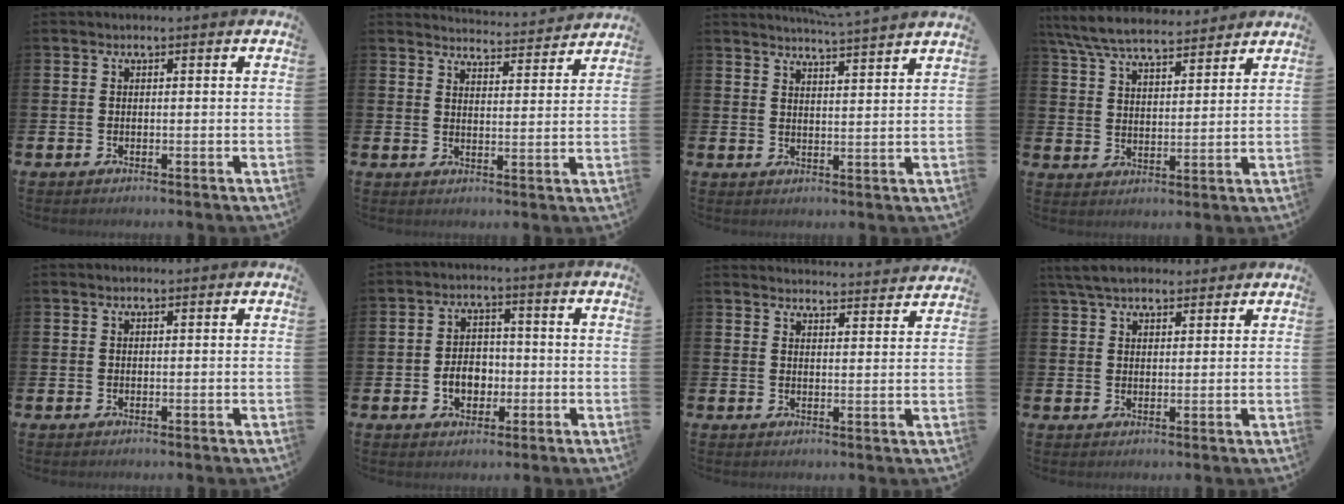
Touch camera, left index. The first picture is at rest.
{"total": 4.2, "force": [4.2, 0.1, 0.1], "torque": [-0.009, -0.038, 0.073]}
{"total": 4.7, "force": [4.6, -1.1, 0.5], "torque": [-0.017, -0.031, 0.080]}
{"total": 7.7, "force": [7.2, 1.3, 2.2], "torque": [-0.072, -0.033, 0.132]}
{"total": 0.6, "force": [0.5, 0.1, 0.2], "torque": [0.000, 0.001, 0.009]}
{"total": 4.4, "force": [-1.1, 3.3, 2.7], "torque": [-0.038, 0.000, -0.028]}
{"total": 3.9, "force": [3.9, -0.2, 0.0], "torque": [0.004, -0.037, 0.066]}
{"total": 5.2, "force": [4.6, 1.6, 1.6], "torque": [-0.041, -0.009, 0.086]}